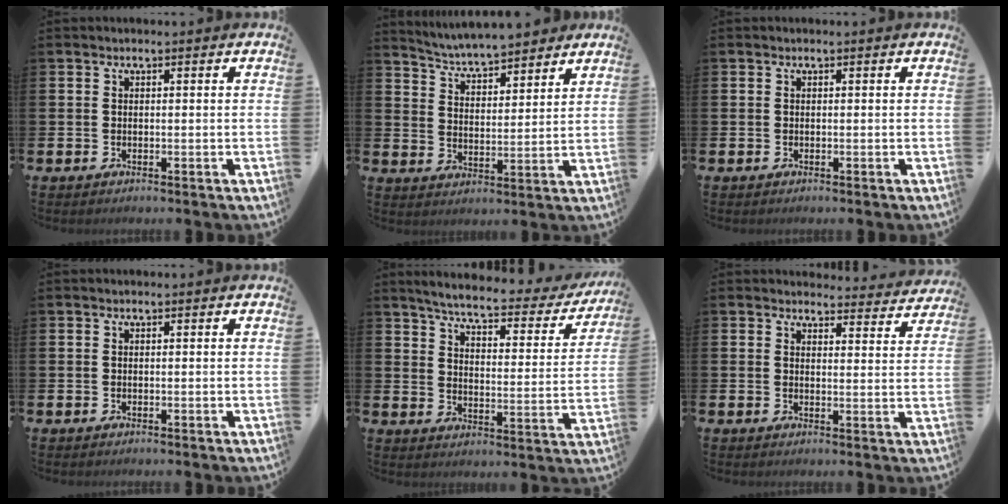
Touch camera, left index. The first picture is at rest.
{"total": 5.3, "force": [5.2, 0.6, 0.7], "torque": [-0.042, -0.037, 0.090]}
{"total": 0.0}
{"total": 0.0}
{"total": 5.5, "force": [4.9, 0.9, 2.3], "torque": [-0.066, -0.037, 0.073]}
{"total": 3.5, "force": [3.4, 0.6, 0.1], "torque": [0.005, -0.030, 0.057]}